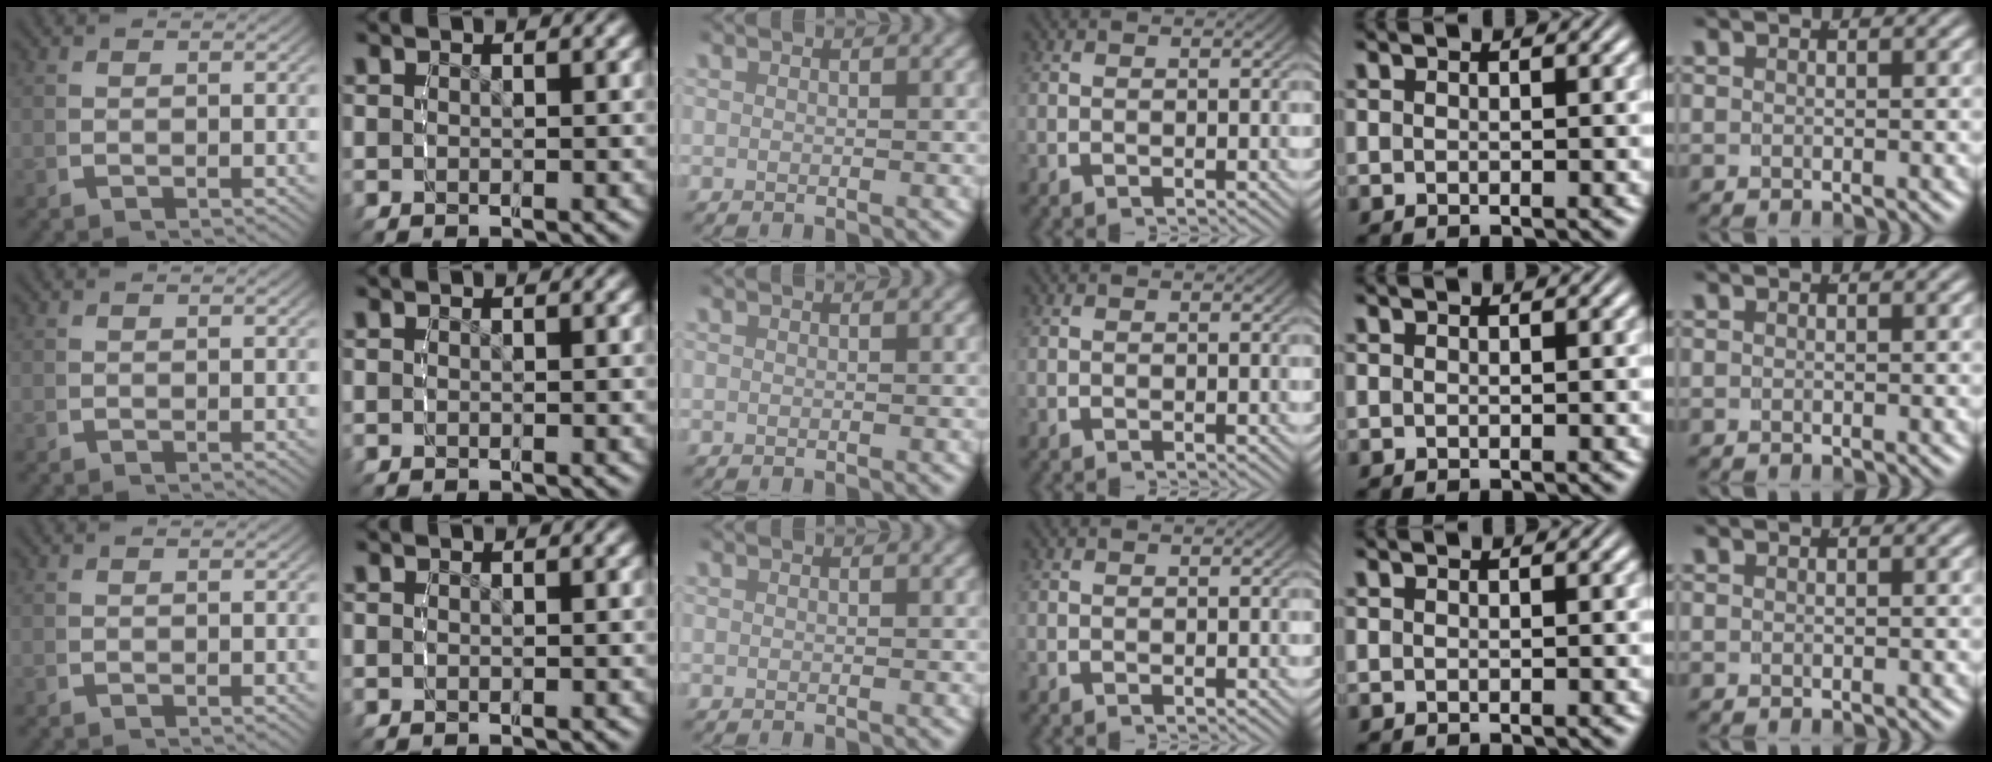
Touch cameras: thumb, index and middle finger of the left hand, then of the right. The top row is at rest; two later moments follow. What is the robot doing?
{"motion": "reach", "object": "router"}